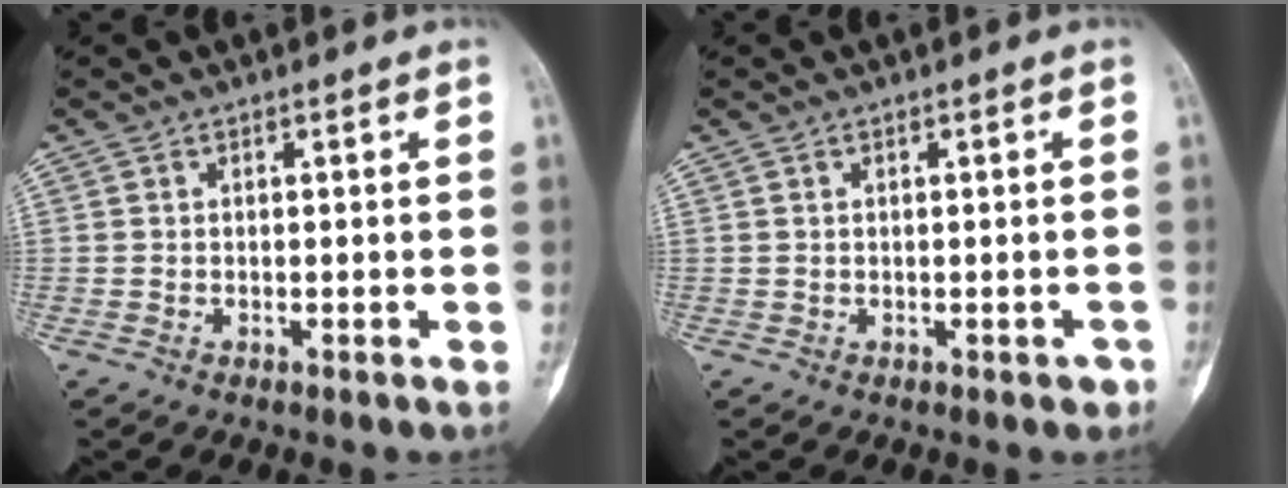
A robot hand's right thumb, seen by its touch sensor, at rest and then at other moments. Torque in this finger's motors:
{"motor_torque": [0.42, 0.28, 0.21, -0.02, 0.08]}